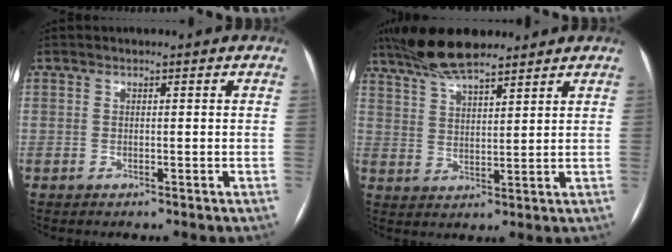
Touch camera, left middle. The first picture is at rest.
{"total": 9.9, "force": [8.4, 1.9, 5.0], "torque": [-0.093, 0.024, 0.153]}